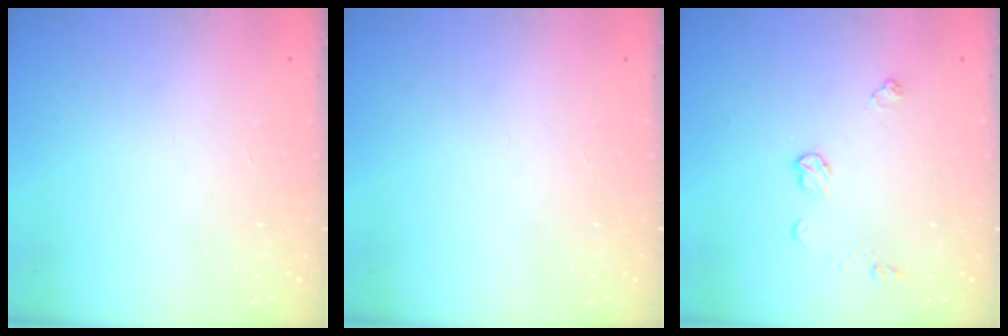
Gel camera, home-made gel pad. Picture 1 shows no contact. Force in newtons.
{"total": 0.0}
{"total": 6.8, "press": 6.8, "slide": 0.5}